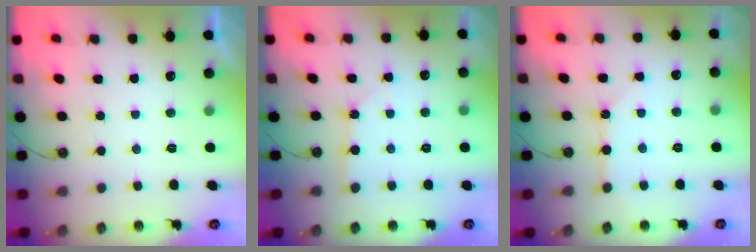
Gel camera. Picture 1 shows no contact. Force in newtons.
{"total": 2.3, "press": 2.3, "slide": 0.2}
{"total": 3.9, "press": 3.8, "slide": 0.4}